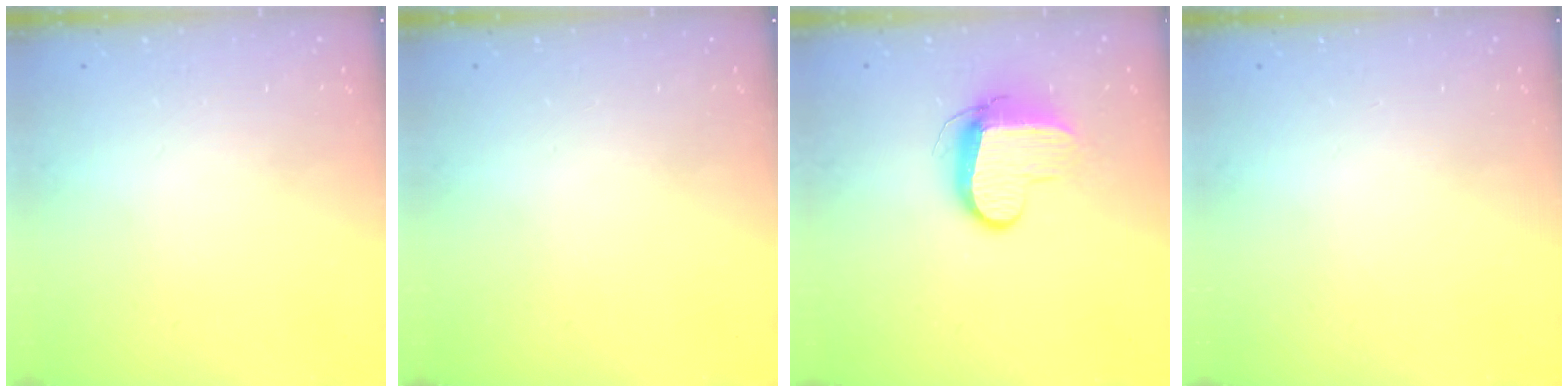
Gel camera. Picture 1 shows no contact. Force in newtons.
{"total": 0.0}
{"total": 8.9, "press": 8.9, "slide": 0.9}
{"total": 0.0}